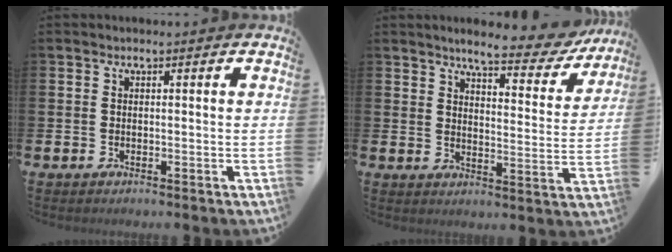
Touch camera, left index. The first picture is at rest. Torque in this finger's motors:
{"motor_torque": [1.08, -1.06, 0.58, 0.06]}